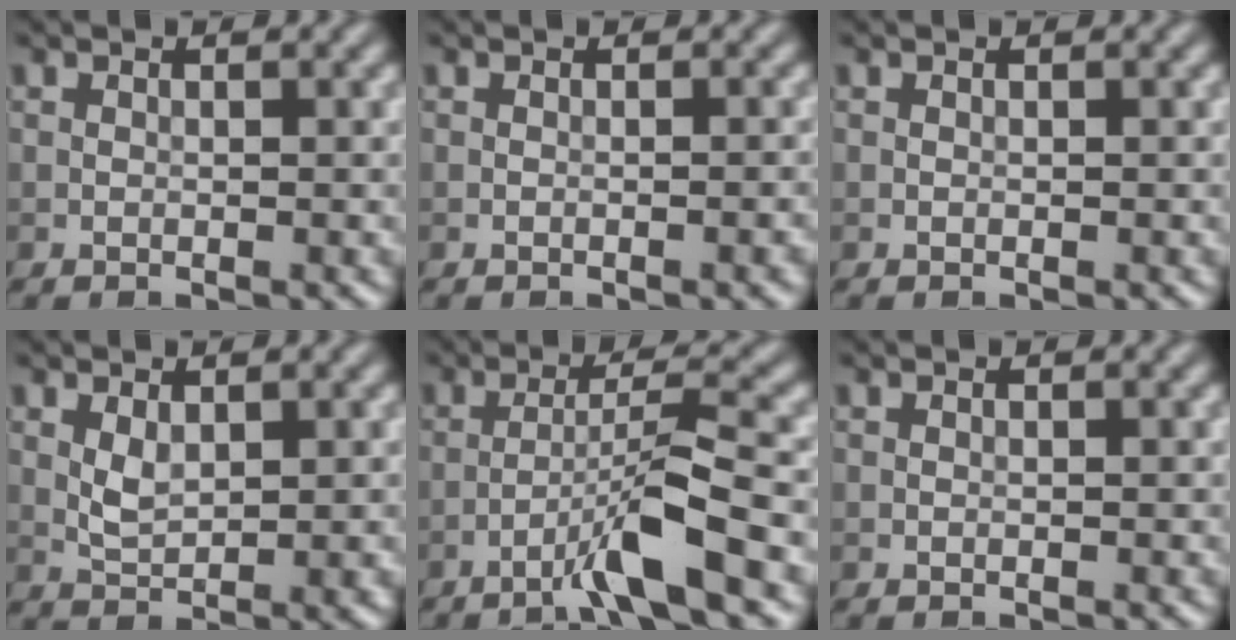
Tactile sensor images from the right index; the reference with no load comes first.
{"total": 1.3, "force": [-0.5, 0.3, 1.2], "torque": [-0.012, 0.000, -0.009]}
{"total": 0.0}
{"total": 2.1, "force": [0.6, 1.1, 1.7], "torque": [-0.036, -0.004, 0.018]}
{"total": 5.0, "force": [-2.8, -0.1, 4.2], "torque": [-0.073, 0.020, -0.058]}
{"total": 0.0}